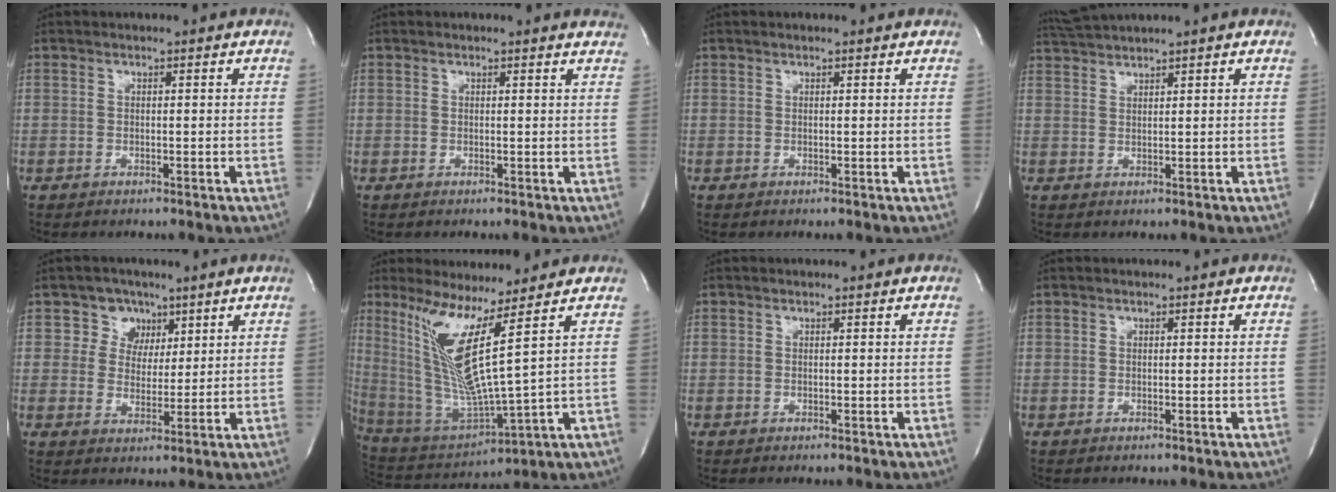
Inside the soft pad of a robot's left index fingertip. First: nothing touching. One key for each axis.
{"total": 2.0, "fx": 2.0, "fy": 0.1, "fz": 0.2, "tx": -0.011, "ty": -0.012, "tz": 0.006}
{"total": 0.8, "fx": 0.7, "fy": 0.0, "fz": 0.3, "tx": -0.010, "ty": 0.007, "tz": 0.009}
{"total": 3.5, "fx": 3.2, "fy": -1.4, "fz": 0.7, "tx": -0.020, "ty": 0.010, "tz": 0.069}
{"total": 4.6, "fx": 2.5, "fy": 3.9, "fz": 0.1, "tx": 0.002, "ty": 0.006, "tz": 0.044}
{"total": 12.3, "fx": 5.4, "fy": -1.3, "fz": 10.9, "tx": -0.237, "ty": -0.026, "tz": 0.119}
{"total": 0.0}
{"total": 0.0}